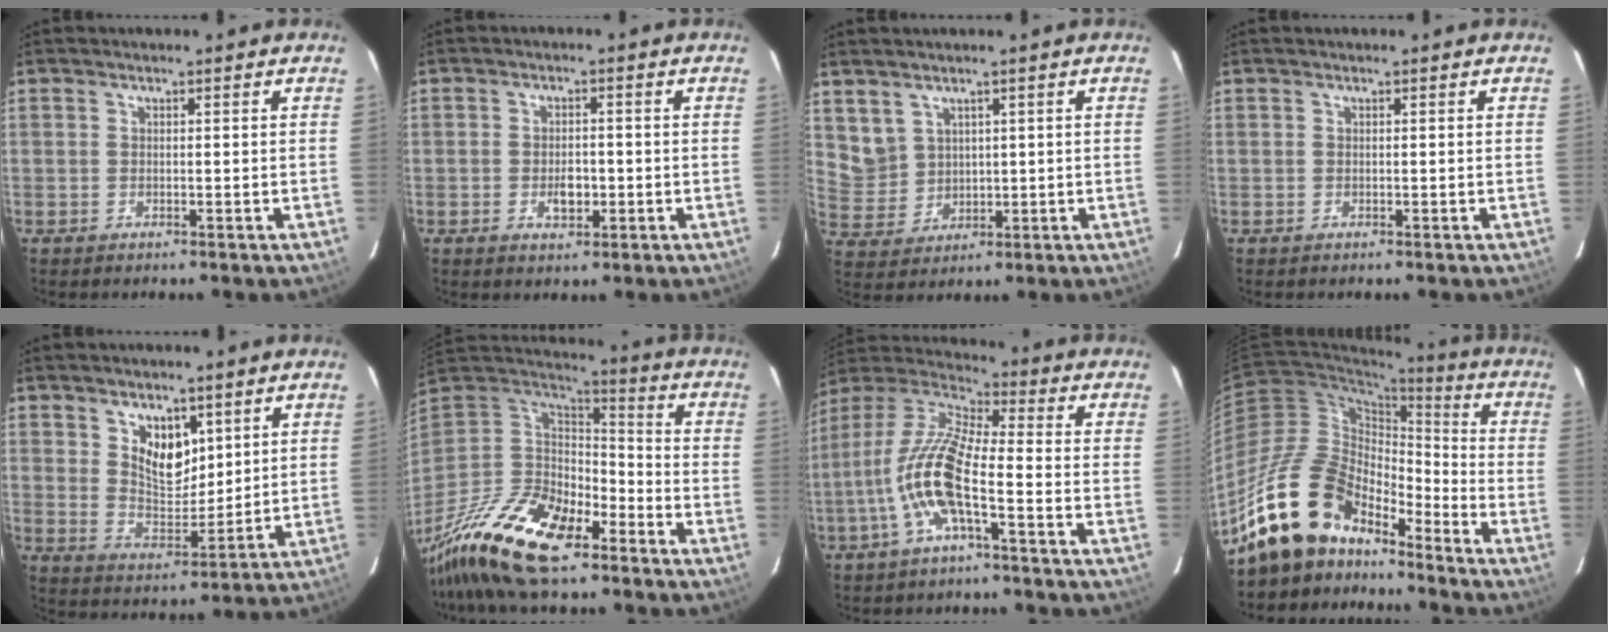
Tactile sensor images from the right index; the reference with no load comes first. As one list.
[{"total": 3.7, "force": [-1.0, 2.5, 2.5], "torque": [-0.043, 0.000, -0.012]}, {"total": 5.9, "force": [3.6, 4.5, 1.2], "torque": [-0.018, 0.008, 0.093]}, {"total": 0.0}, {"total": 8.2, "force": [4.0, 5.0, 5.2], "torque": [-0.079, -0.003, 0.082]}, {"total": 22.1, "force": [-15.4, 8.8, 13.2], "torque": [-0.282, -0.026, -0.281]}, {"total": 12.9, "force": [-4.5, 2.8, 11.8], "torque": [-0.245, 0.003, -0.096]}, {"total": 17.9, "force": [-14.3, 8.1, 7.2], "torque": [-0.143, 0.014, -0.254]}]